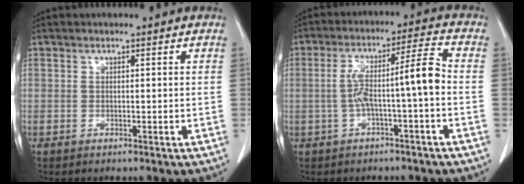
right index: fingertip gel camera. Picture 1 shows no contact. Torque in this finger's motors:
{"motor_torque": [0.48, 0.04, 0.27, 0.13]}